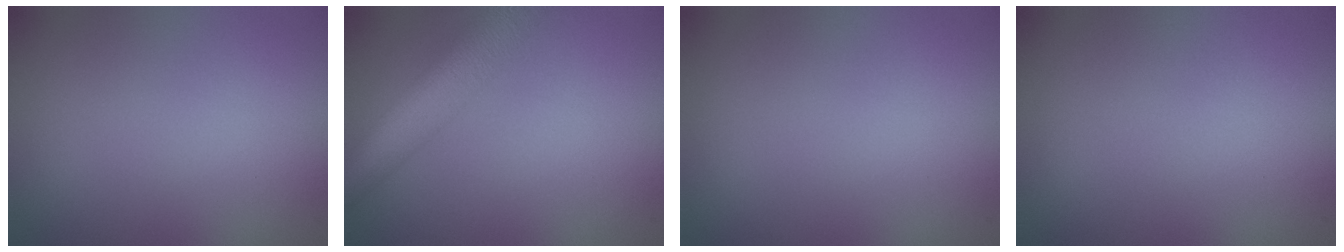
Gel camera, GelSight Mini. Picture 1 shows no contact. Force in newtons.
{"total": 7.5, "press": 7.5, "slide": 0.3}
{"total": 0.0}
{"total": 0.0}